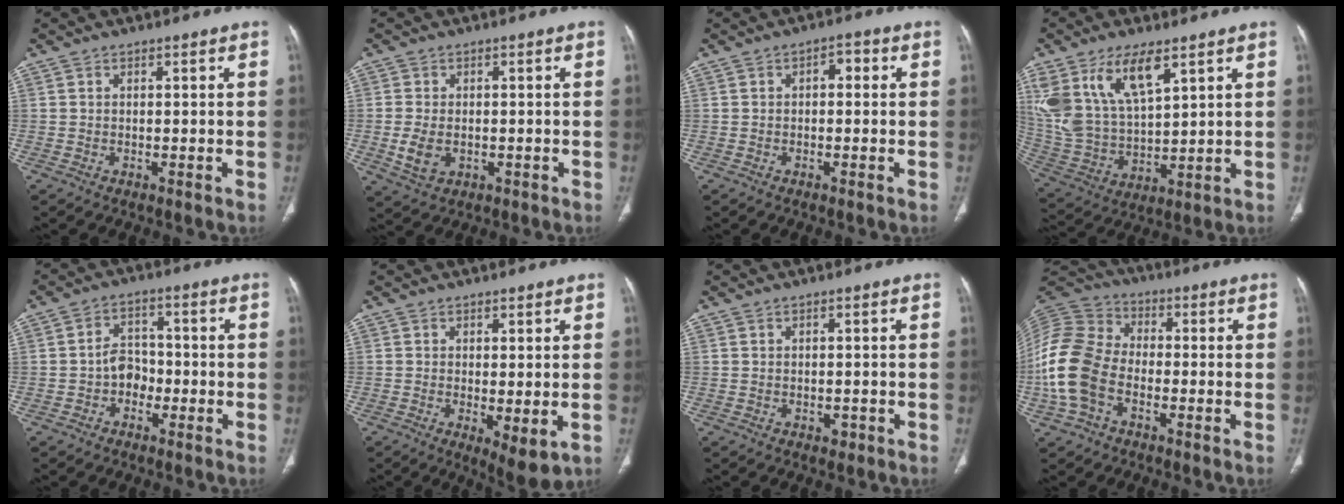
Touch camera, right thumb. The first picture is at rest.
{"total": 5.3, "force": [-1.0, 3.7, 3.7], "torque": [-0.072, -0.004, -0.011]}
{"total": 2.6, "force": [0.1, 1.6, 2.0], "torque": [-0.020, 0.013, -0.006]}
{"total": 17.1, "force": [8.9, 7.9, 12.3], "torque": [-0.238, -0.028, 0.186]}
{"total": 5.1, "force": [-1.6, 4.1, 2.6], "torque": [-0.023, 0.024, -0.036]}
{"total": 5.7, "force": [-1.1, 2.0, 5.2], "torque": [-0.085, -0.022, -0.011]}
{"total": 1.3, "force": [-0.5, 1.0, 0.6], "torque": [-0.006, 0.001, -0.005]}
{"total": 15.4, "force": [-4.1, 10.7, 10.2], "torque": [-0.223, 0.030, -0.087]}